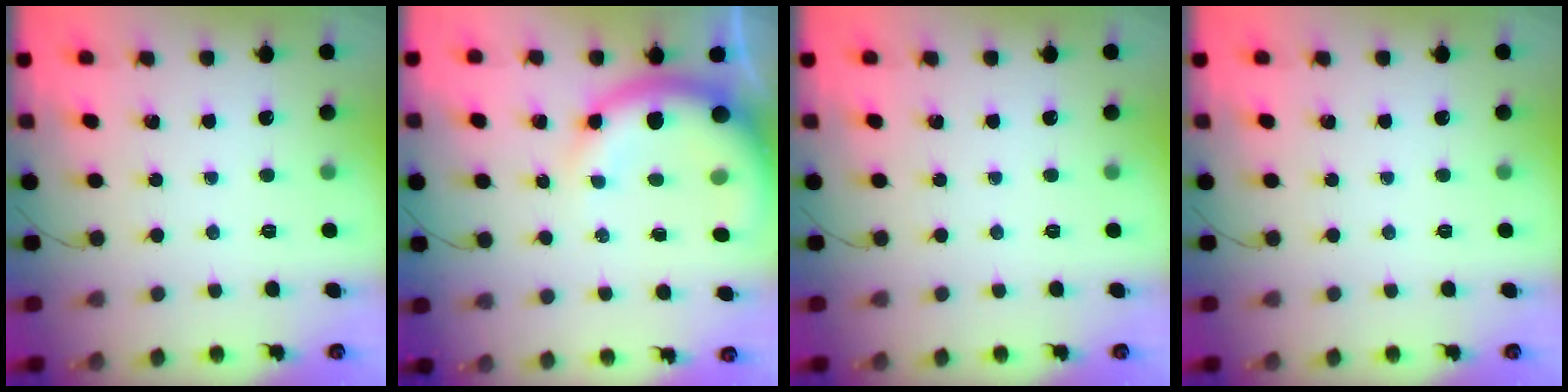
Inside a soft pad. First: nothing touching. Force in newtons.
{"total": 13.0, "press": 12.7, "slide": 2.8}
{"total": 0.0}
{"total": 0.0}